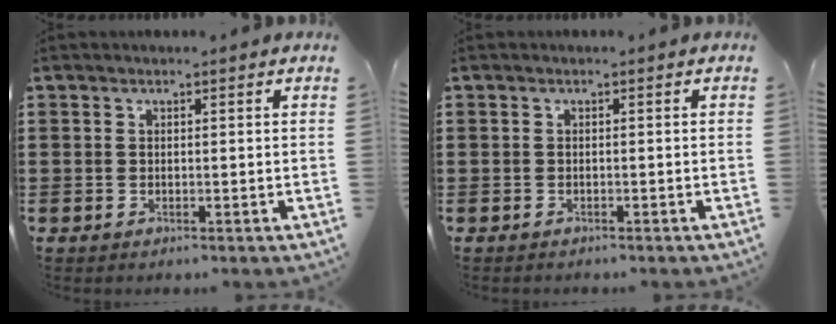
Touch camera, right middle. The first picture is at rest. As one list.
[{"total": 0.5, "force": [-0.5, 0.2, -0.1], "torque": [0.001, 0.000, -0.011]}]